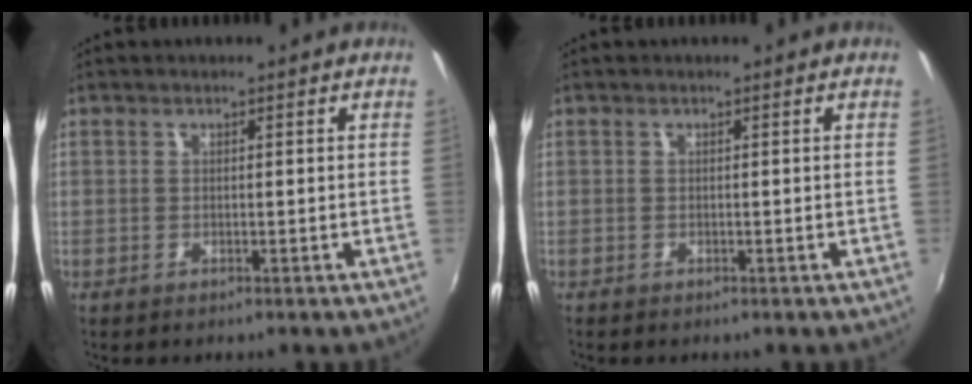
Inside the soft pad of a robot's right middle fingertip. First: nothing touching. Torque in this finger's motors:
{"motor_torque": [-0.43, 0.02, -0.03, -0.01]}